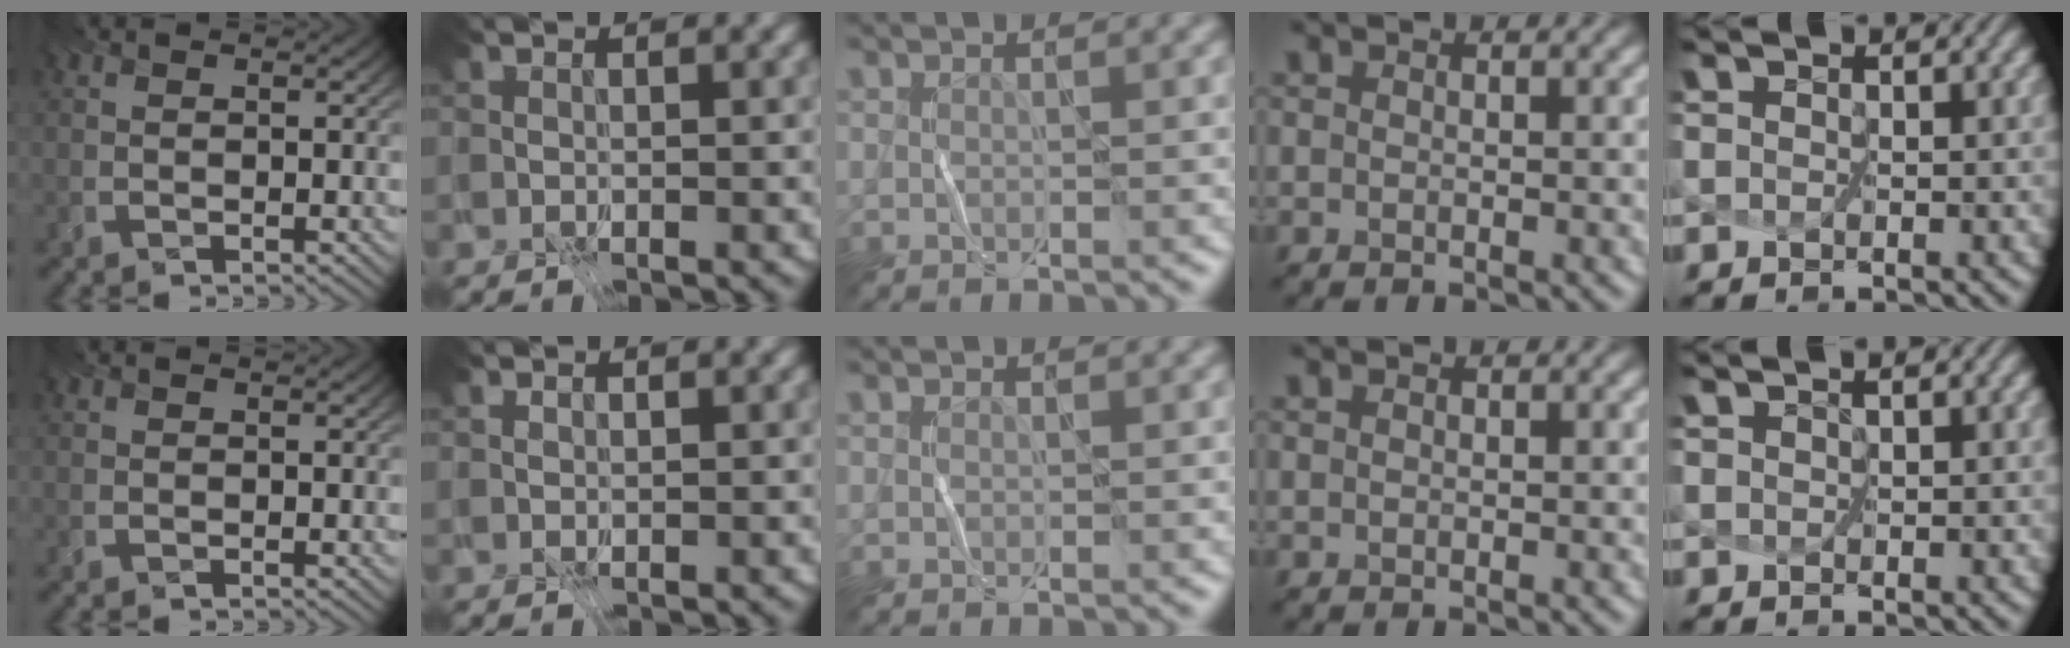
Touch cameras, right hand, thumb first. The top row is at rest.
{"index": {"total": 1.6, "force": [1.0, 1.0, 0.8], "torque": [-0.024, 0.009, 0.022]}}